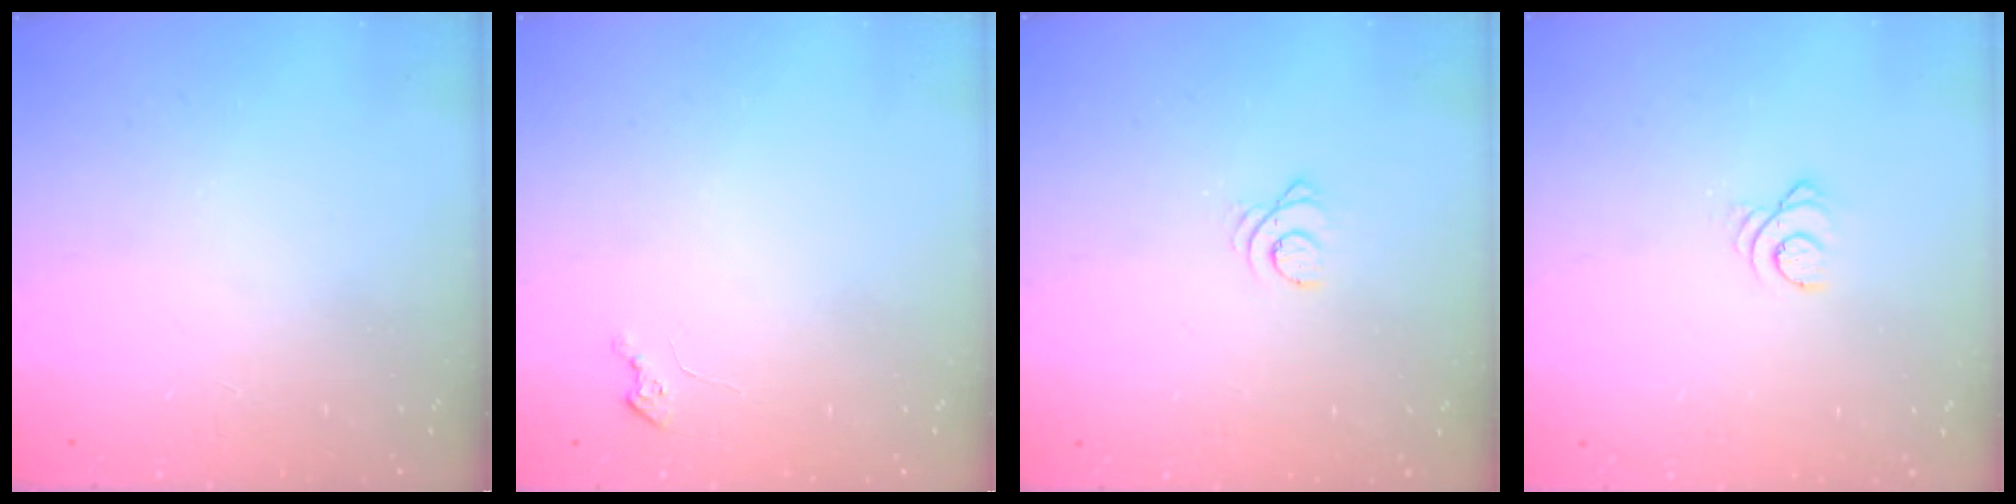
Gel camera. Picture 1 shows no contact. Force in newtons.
{"total": 1.9, "press": 1.9, "slide": 0.3}
{"total": 2.4, "press": 2.4, "slide": 0.2}
{"total": 2.5, "press": 2.5, "slide": 0.1}